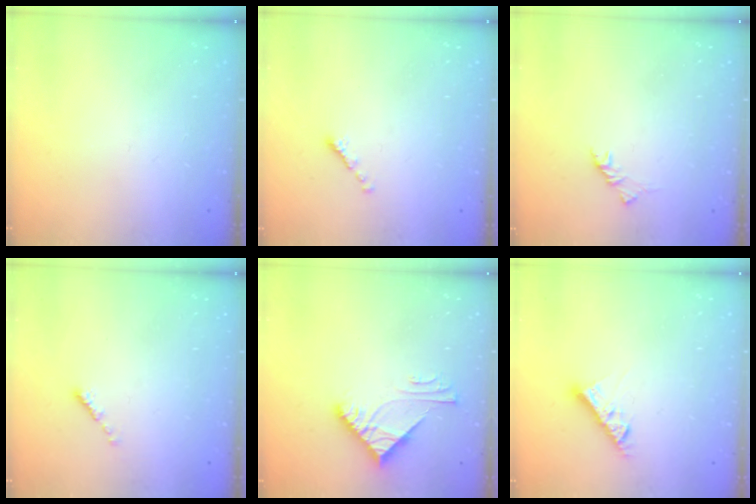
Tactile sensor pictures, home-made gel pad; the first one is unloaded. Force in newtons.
{"total": 0.0}
{"total": 3.0, "press": 2.9, "slide": 0.9}
{"total": 0.0}
{"total": 6.6, "press": 6.6, "slide": 0.5}
{"total": 7.7, "press": 7.7, "slide": 0.3}